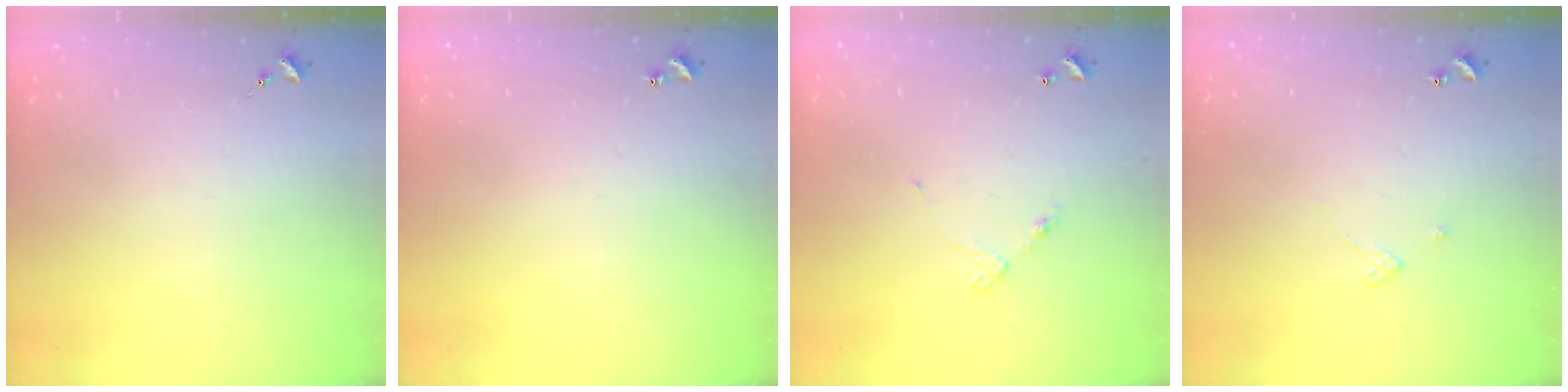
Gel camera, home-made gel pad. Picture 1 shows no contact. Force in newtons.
{"total": 0.9, "press": 0.9, "slide": 0.2}
{"total": 4.5, "press": 4.5, "slide": 0.3}
{"total": 2.4, "press": 2.4, "slide": 0.2}